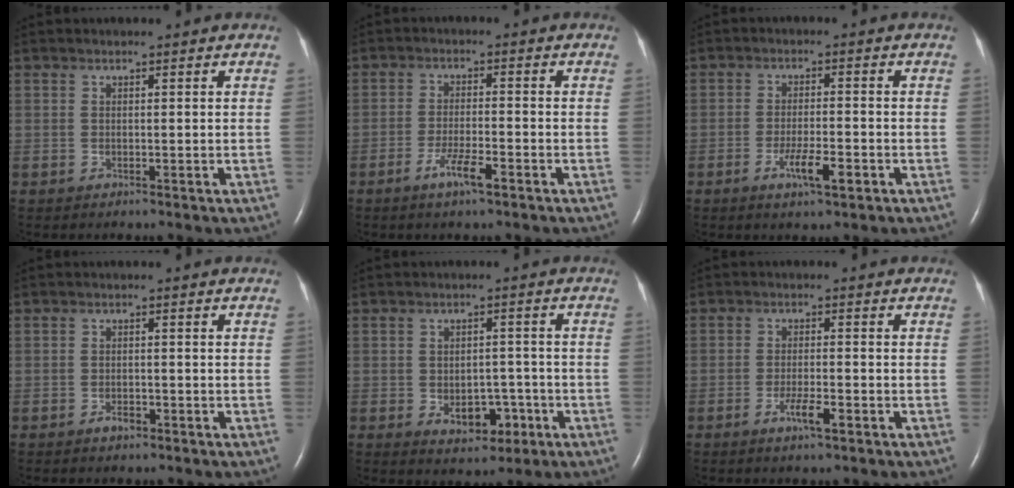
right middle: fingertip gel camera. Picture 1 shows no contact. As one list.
[{"total": 4.4, "force": [-2.6, 0.4, 3.5], "torque": [-0.072, -0.004, -0.049]}, {"total": 4.8, "force": [-2.3, 0.7, 4.1], "torque": [-0.078, -0.003, -0.038]}, {"total": 1.5, "force": [-1.1, 0.7, 0.9], "torque": [-0.016, 0.001, -0.016]}, {"total": 5.6, "force": [-2.2, 3.5, 3.8], "torque": [-0.048, 0.007, -0.021]}, {"total": 3.5, "force": [-1.8, 0.4, 2.9], "torque": [-0.056, -0.002, -0.032]}]